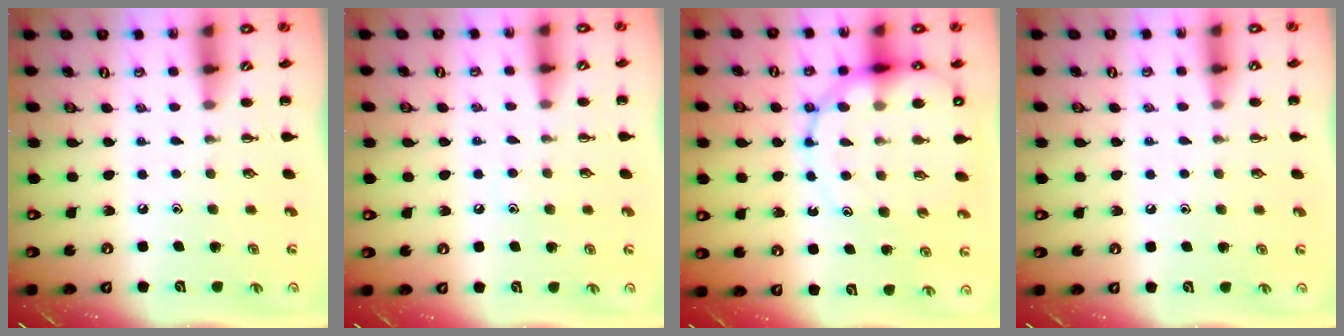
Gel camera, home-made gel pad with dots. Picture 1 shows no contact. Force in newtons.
{"total": 5.7, "press": 5.5, "slide": 1.5}
{"total": 16.7, "press": 16.2, "slide": 4.1}
{"total": 4.7, "press": 4.4, "slide": 1.7}